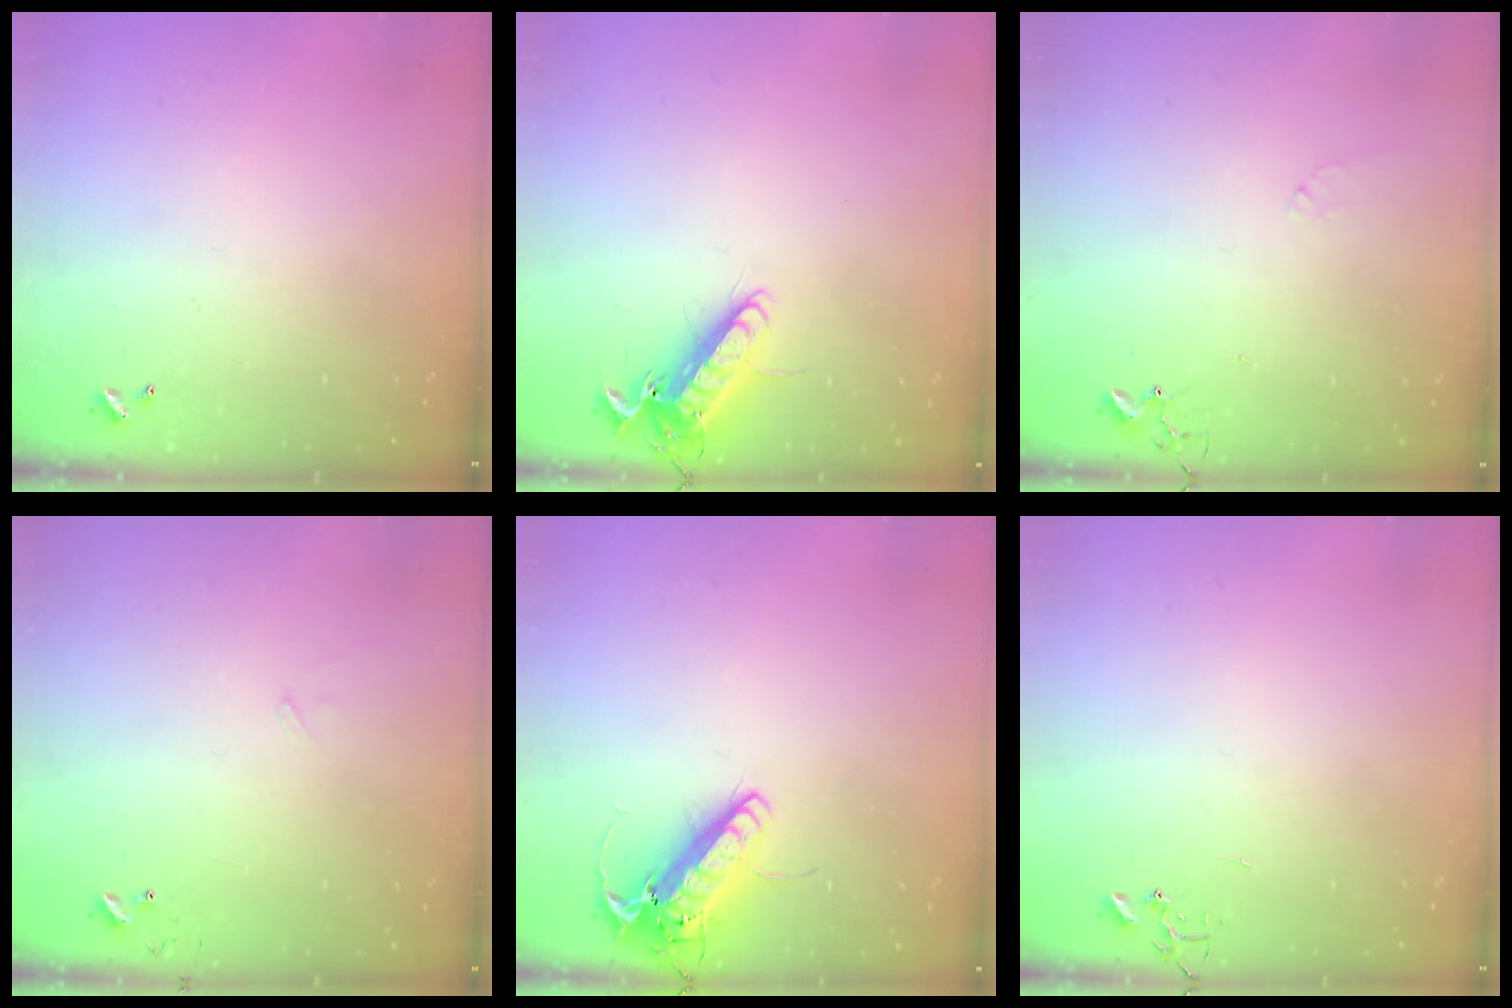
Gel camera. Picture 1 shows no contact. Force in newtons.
{"total": 12.9, "press": 12.8, "slide": 1.7}
{"total": 5.5, "press": 5.5, "slide": 0.8}
{"total": 5.8, "press": 5.8, "slide": 0.5}
{"total": 14.8, "press": 14.5, "slide": 2.9}
{"total": 0.0}